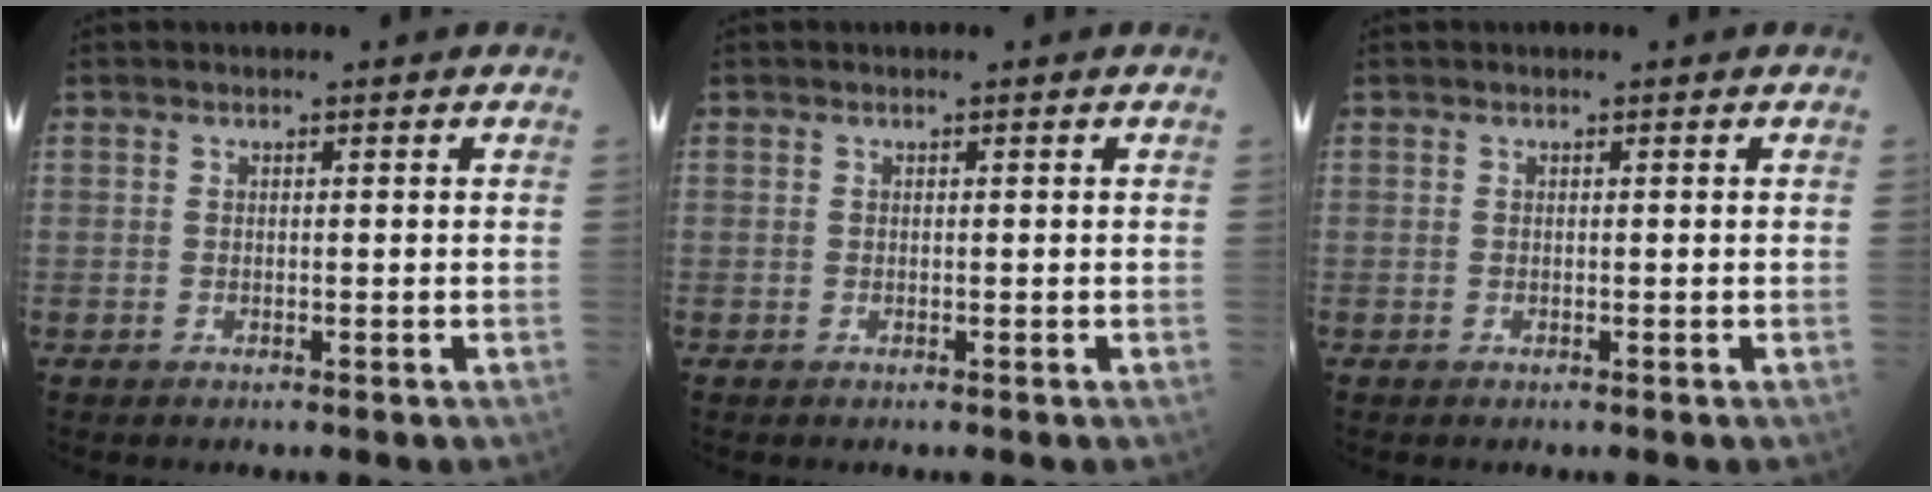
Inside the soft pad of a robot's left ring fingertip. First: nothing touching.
{"total": 0.0}
{"total": 0.0}